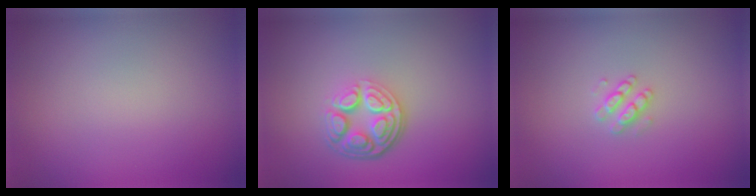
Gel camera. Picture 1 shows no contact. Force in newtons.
{"total": 4.9, "press": 3.5, "slide": 3.4}
{"total": 1.6, "press": 1.6, "slide": 0.3}